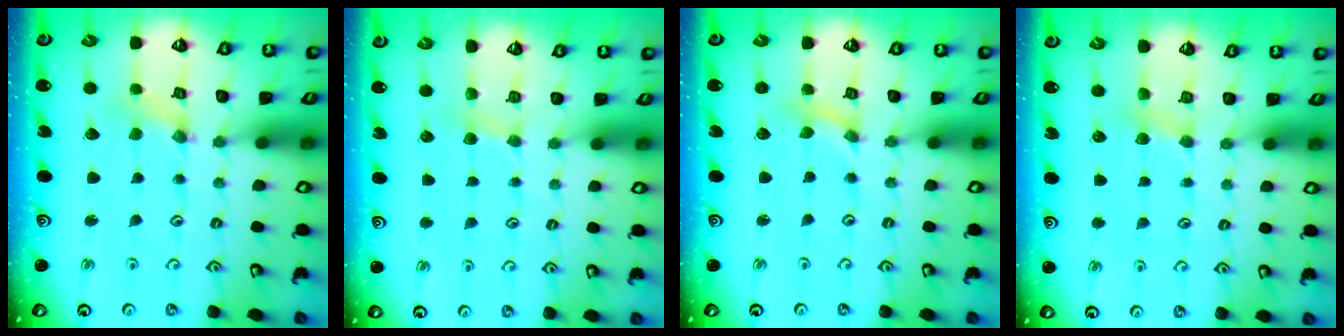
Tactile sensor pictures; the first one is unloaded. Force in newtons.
{"total": 2.9, "press": 2.9, "slide": 0.4}
{"total": 0.0}
{"total": 3.0, "press": 2.9, "slide": 0.3}